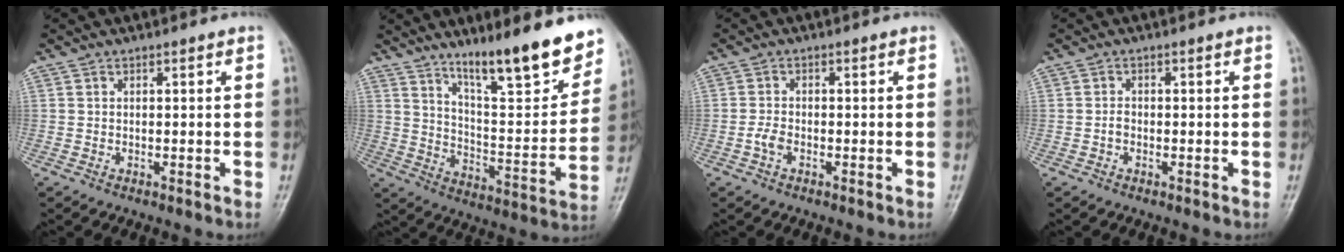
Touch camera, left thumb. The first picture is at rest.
{"total": 18.4, "force": [13.2, 3.9, 12.2], "torque": [-0.142, -0.081, 0.213]}
{"total": 2.0, "force": [-1.0, 1.1, 1.3], "torque": [-0.027, 0.005, -0.023]}
{"total": 1.1, "force": [-0.5, 0.7, 0.6], "torque": [-0.004, 0.004, -0.012]}